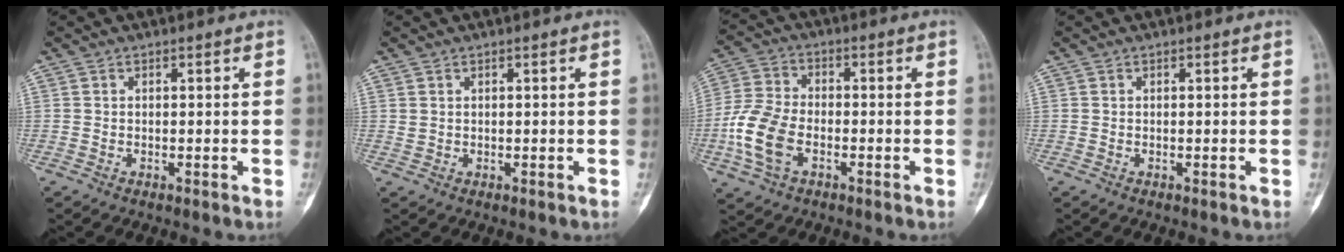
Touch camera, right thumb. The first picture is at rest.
{"total": 0.7, "force": [0.4, 0.5, 0.3], "torque": [-0.001, -0.001, 0.009]}
{"total": 10.7, "force": [-3.2, 6.5, 7.9], "torque": [-0.174, 0.016, -0.068]}
{"total": 0.0}